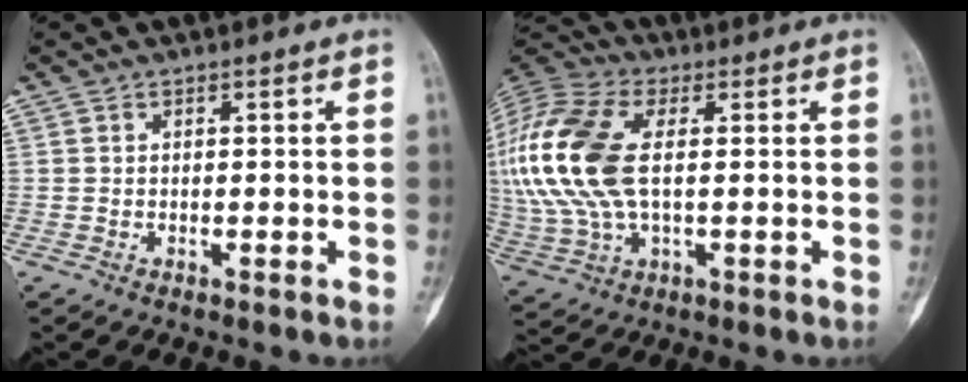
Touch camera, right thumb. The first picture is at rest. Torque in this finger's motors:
{"motor_torque": [1.43, 1.68, 1.52, -1.12, 0.77]}